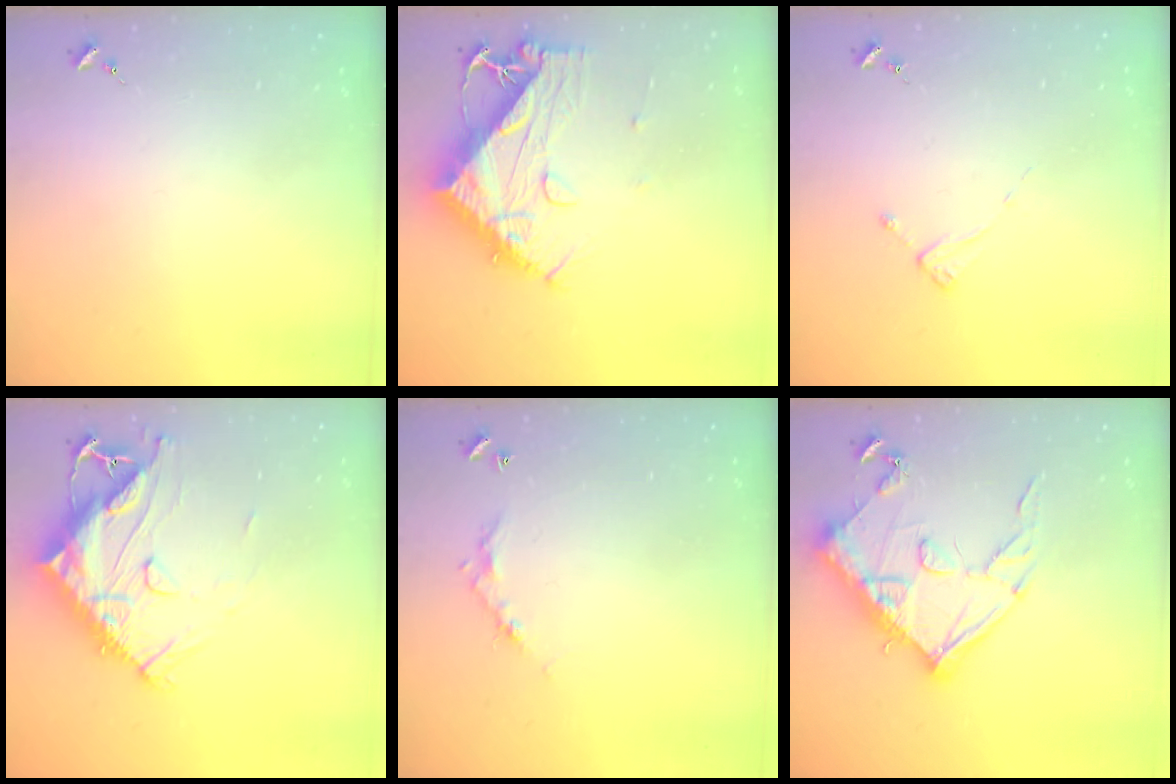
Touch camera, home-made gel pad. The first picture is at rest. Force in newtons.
{"total": 13.9, "press": 13.8, "slide": 1.3}
{"total": 2.0, "press": 2.0, "slide": 0.3}
{"total": 18.8, "press": 18.7, "slide": 1.7}
{"total": 5.2, "press": 5.2, "slide": 0.3}
{"total": 15.4, "press": 15.4, "slide": 0.9}